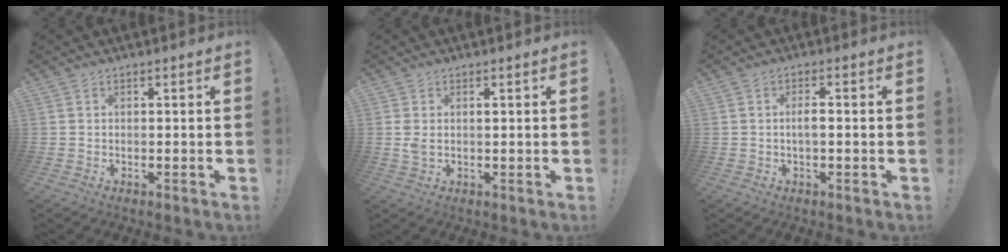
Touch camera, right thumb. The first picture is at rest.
{"total": 2.1, "force": [0.6, 1.1, 1.7], "torque": [-0.033, 0.004, 0.009]}
{"total": 2.8, "force": [-0.6, 0.6, 2.7], "torque": [-0.054, 0.008, -0.012]}